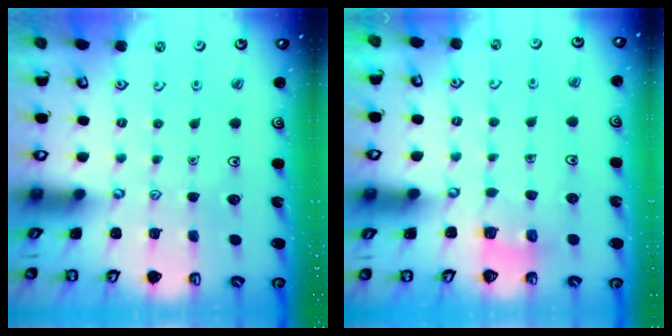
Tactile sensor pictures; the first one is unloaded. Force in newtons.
{"total": 3.7, "press": 3.6, "slide": 0.2}